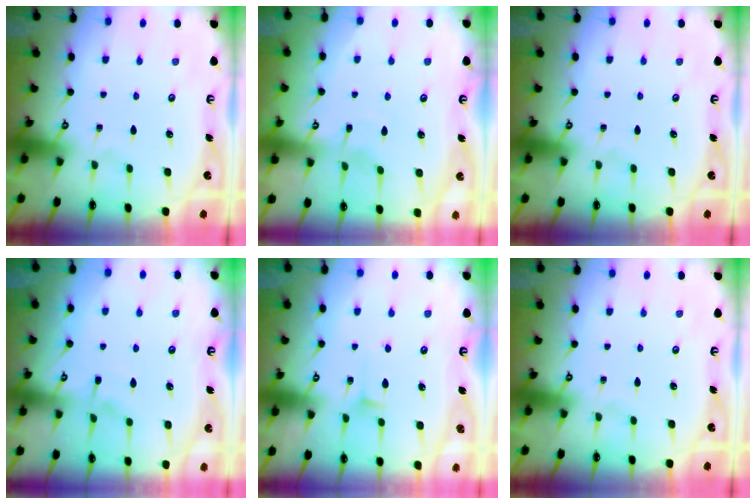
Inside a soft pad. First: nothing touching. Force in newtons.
{"total": 2.3, "press": 2.3, "slide": 0.3}
{"total": 0.0}
{"total": 2.6, "press": 2.5, "slide": 0.6}
{"total": 4.9, "press": 4.9, "slide": 0.6}
{"total": 0.0}